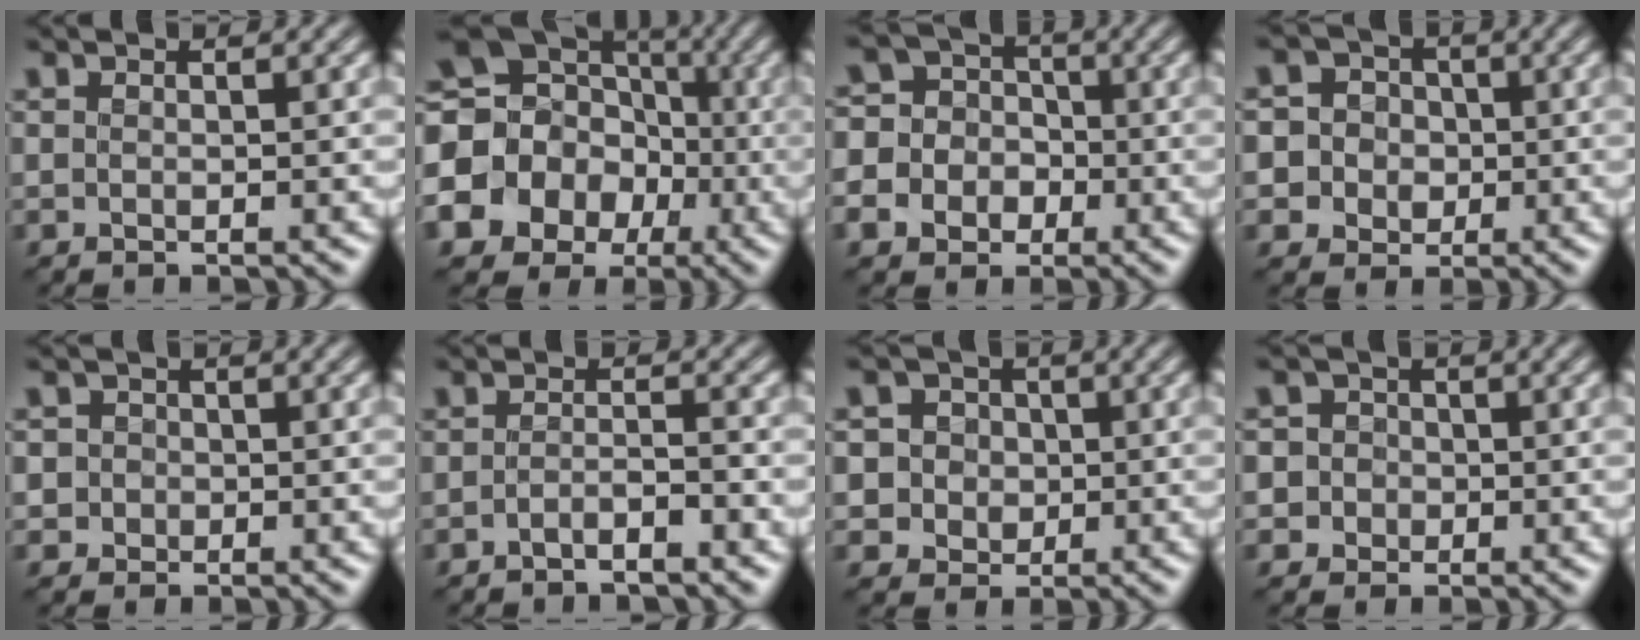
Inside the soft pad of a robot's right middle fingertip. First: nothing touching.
{"total": 18.3, "force": [-3.4, 16.9, 6.3], "torque": [-0.178, -0.004, -0.085]}
{"total": 8.3, "force": [-3.1, 7.5, 1.9], "torque": [-0.045, -0.004, -0.079]}
{"total": 6.6, "force": [0.5, 6.3, 1.8], "torque": [-0.033, 0.038, -0.014]}
{"total": 2.5, "force": [0.4, 2.4, 0.8], "torque": [0.009, 0.013, -0.005]}
{"total": 1.7, "force": [-1.2, 0.4, 1.2], "torque": [-0.021, 0.003, -0.024]}
{"total": 5.5, "force": [1.4, 4.9, 1.9], "torque": [-0.024, 0.027, 0.005]}
{"total": 4.1, "force": [0.3, 4.0, 1.2], "torque": [0.000, 0.033, -0.020]}